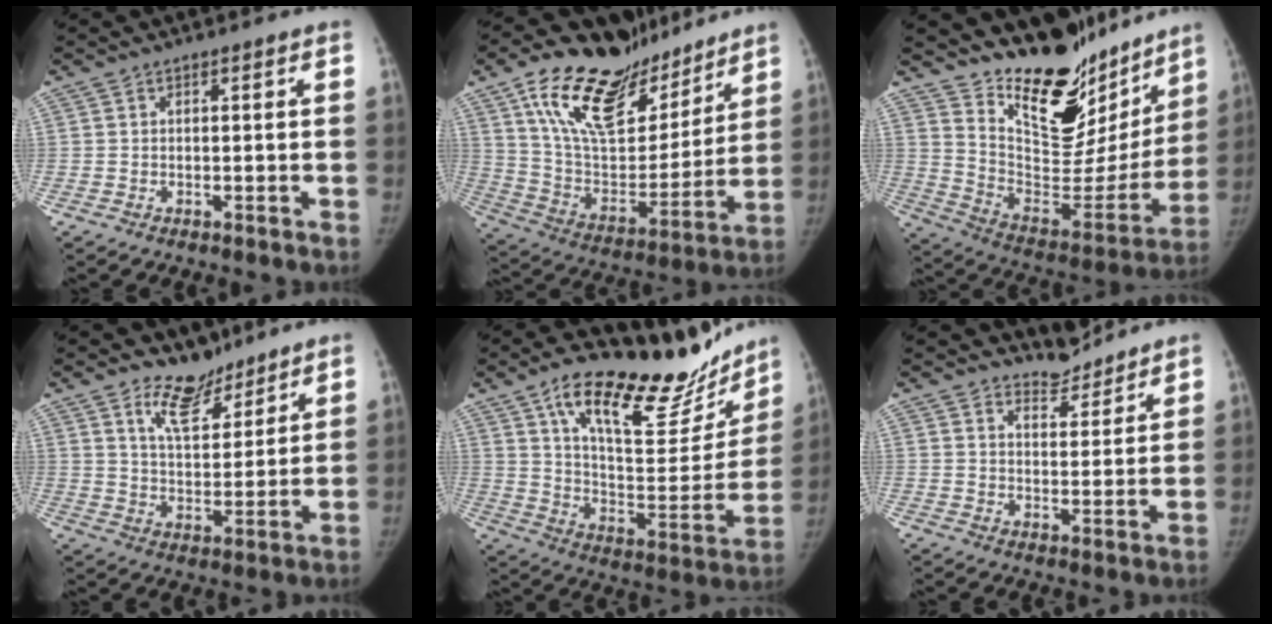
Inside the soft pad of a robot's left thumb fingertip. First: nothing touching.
{"total": 26.4, "force": [17.7, 12.4, 15.2], "torque": [-0.213, -0.066, 0.302]}
{"total": 26.0, "force": [20.0, 11.5, 11.9], "torque": [-0.132, -0.129, 0.310]}
{"total": 8.6, "force": [6.6, 4.2, 3.5], "torque": [-0.030, -0.057, 0.117]}
{"total": 25.8, "force": [19.1, 9.3, 14.8], "torque": [-0.168, -0.090, 0.292]}
{"total": 5.0, "force": [4.9, 1.2, -0.4], "torque": [0.025, -0.048, 0.079]}